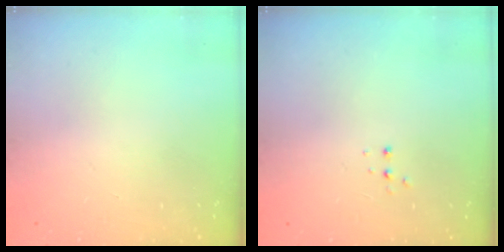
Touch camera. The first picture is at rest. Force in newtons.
{"total": 2.7, "press": 2.7, "slide": 0.5}